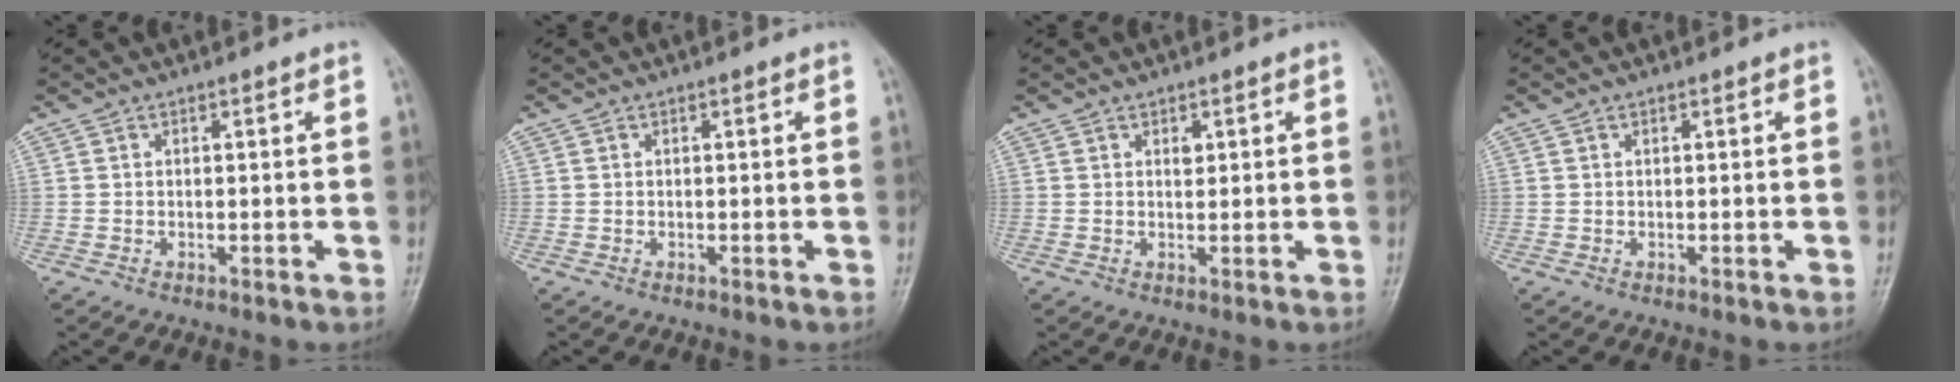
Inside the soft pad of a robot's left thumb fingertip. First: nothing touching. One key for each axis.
{"total": 0.0}
{"total": 1.1, "fx": 0.6, "fy": 0.8, "fz": 0.6, "tx": -0.003, "ty": -0.003, "tz": 0.009}
{"total": 0.0}